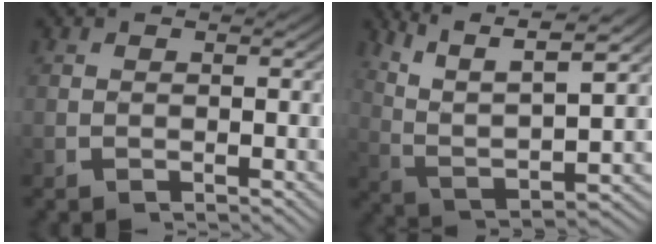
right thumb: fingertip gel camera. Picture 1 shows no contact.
{"total": 11.9, "force": [3.4, 7.5, 8.5], "torque": [-0.170, -0.018, 0.053]}